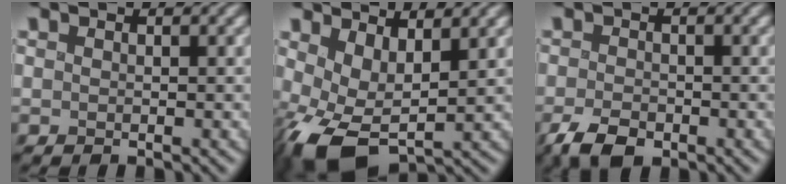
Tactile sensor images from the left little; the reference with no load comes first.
{"total": 7.3, "force": [-1.3, 4.1, 5.9], "torque": [-0.125, -0.013, -0.023]}
{"total": 3.2, "force": [-2.0, 1.8, 1.8], "torque": [-0.034, -0.006, -0.041]}